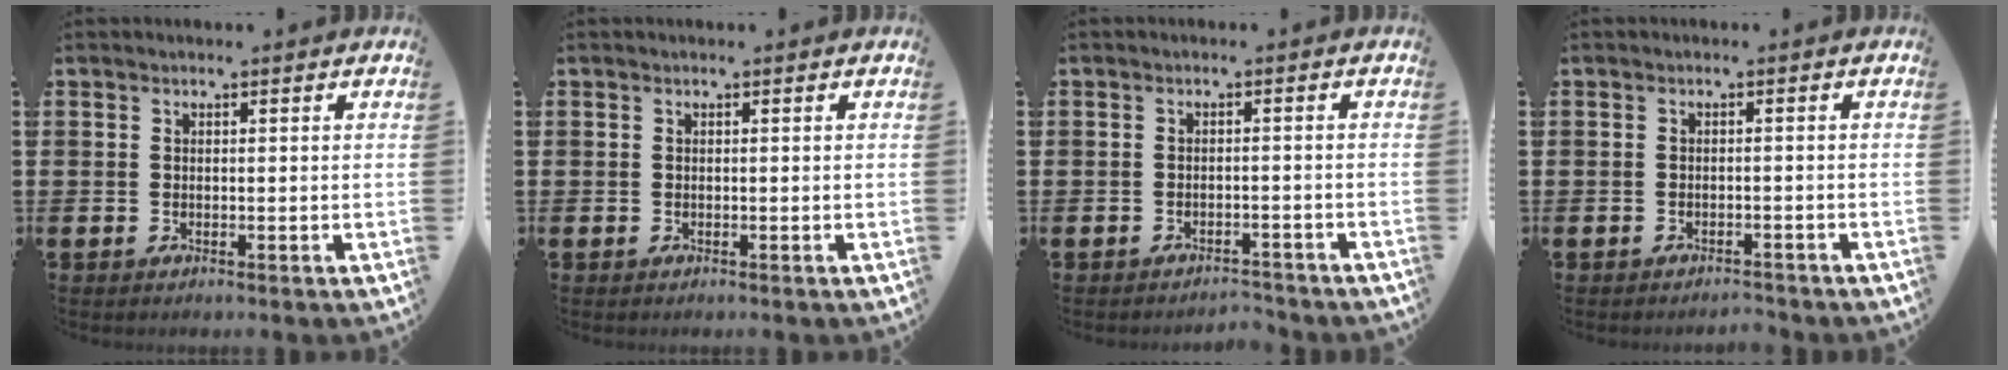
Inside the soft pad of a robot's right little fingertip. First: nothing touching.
{"total": 0.0}
{"total": 1.7, "force": [-1.7, 0.0, 0.0], "torque": [-0.005, 0.003, -0.036]}
{"total": 1.1, "force": [-1.1, 0.0, 0.0], "torque": [-0.003, 0.002, -0.023]}